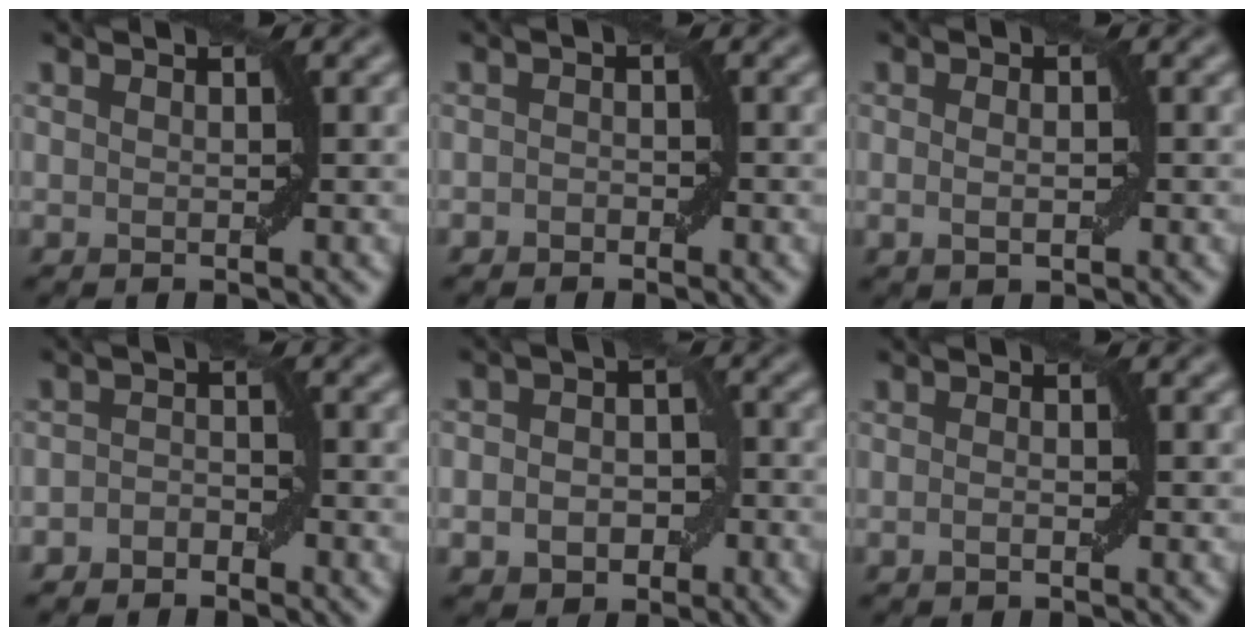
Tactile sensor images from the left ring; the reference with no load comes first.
{"total": 0.8, "force": [-0.6, 0.5, 0.3], "torque": [-0.006, 0.003, -0.010]}
{"total": 1.7, "force": [-0.2, 0.9, 1.5], "torque": [-0.025, 0.001, -0.003]}
{"total": 1.6, "force": [-1.3, 0.8, 0.5], "torque": [-0.008, 0.008, -0.026]}
{"total": 5.0, "force": [-1.5, 3.8, 2.9], "torque": [-0.015, -0.003, -0.030]}
{"total": 0.8, "force": [-0.3, 0.2, 0.8], "torque": [-0.014, 0.001, -0.006]}